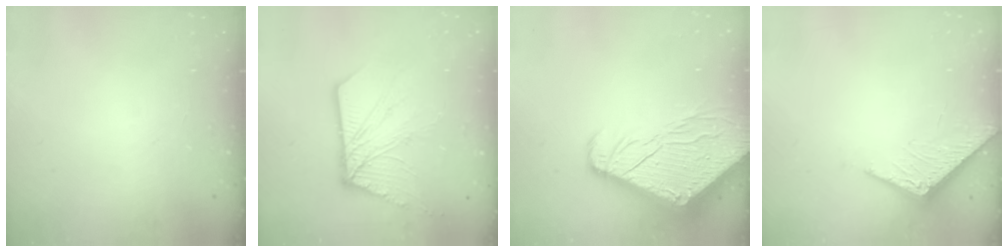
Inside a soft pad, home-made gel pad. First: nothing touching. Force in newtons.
{"total": 12.9, "press": 12.8, "slide": 1.4}
{"total": 10.5, "press": 10.4, "slide": 1.2}
{"total": 4.0, "press": 4.0, "slide": 0.1}